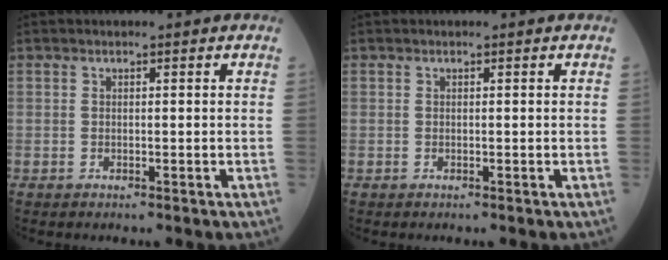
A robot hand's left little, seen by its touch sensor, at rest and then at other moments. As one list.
[{"total": 0.0}]